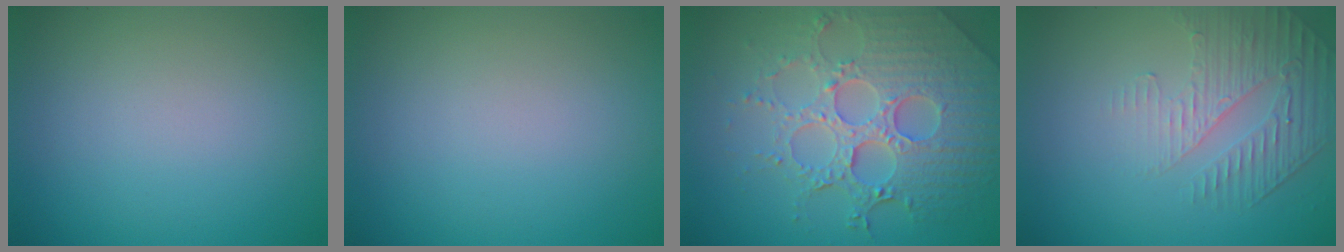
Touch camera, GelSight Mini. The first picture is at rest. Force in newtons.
{"total": 0.0}
{"total": 8.1, "press": 5.8, "slide": 5.6}
{"total": 2.2, "press": 1.7, "slide": 1.4}